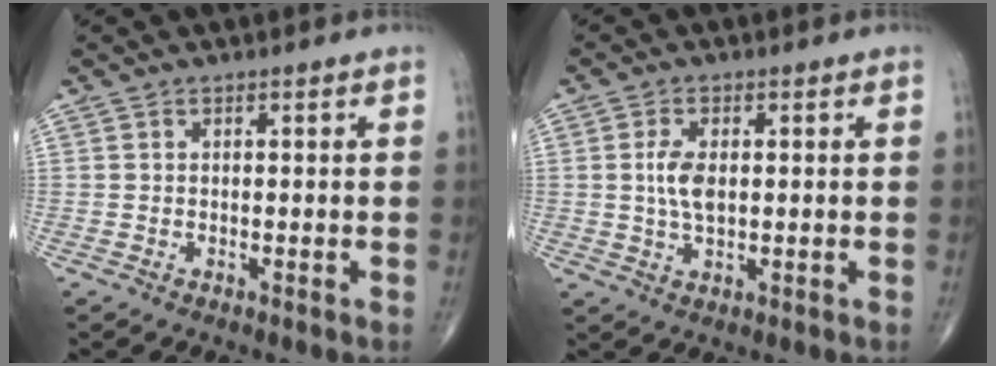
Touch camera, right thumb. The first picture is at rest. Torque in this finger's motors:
{"motor_torque": [0.51, 1.50, 0.87, 0.25, 0.03]}